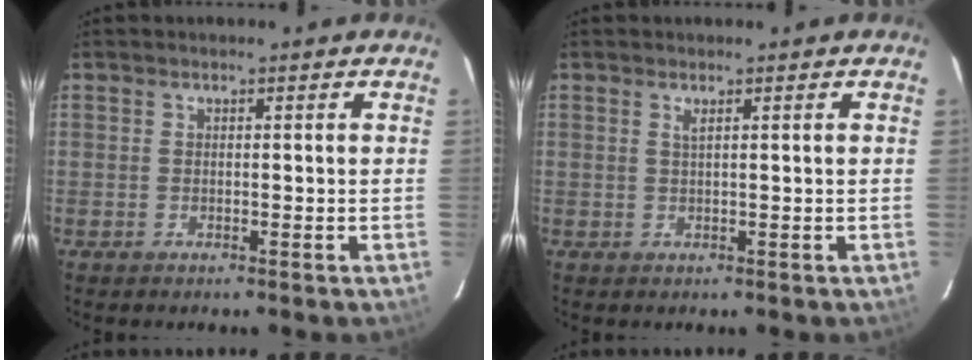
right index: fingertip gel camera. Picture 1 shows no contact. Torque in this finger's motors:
{"motor_torque": [0.12, 0.16, 0.11, 0.02]}